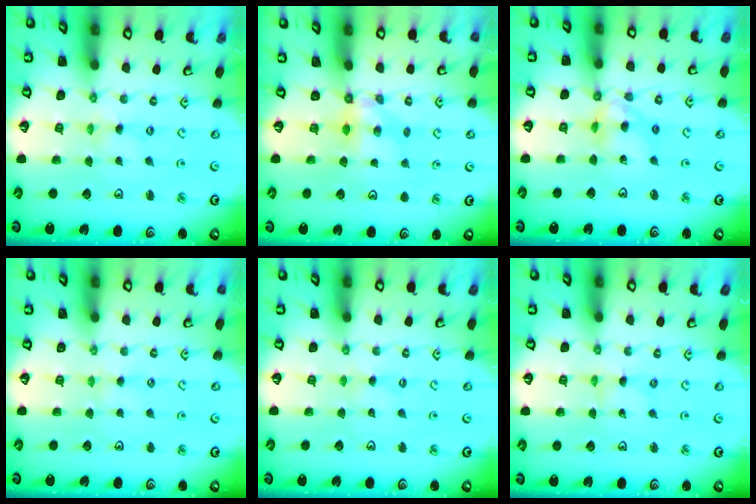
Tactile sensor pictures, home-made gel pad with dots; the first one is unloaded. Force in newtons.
{"total": 4.9, "press": 4.9, "slide": 0.4}
{"total": 10.2, "press": 10.2, "slide": 1.0}
{"total": 1.9, "press": 1.9, "slide": 0.3}
{"total": 1.4, "press": 1.4, "slide": 0.3}
{"total": 0.0}